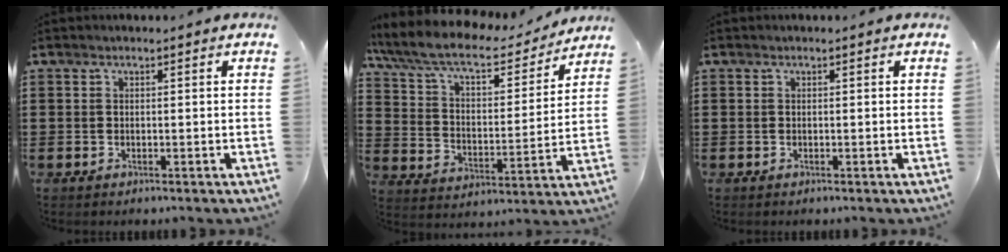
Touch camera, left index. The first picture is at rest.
{"total": 9.4, "force": [7.9, 2.0, 4.7], "torque": [-0.121, -0.041, 0.133]}
{"total": 0.0}